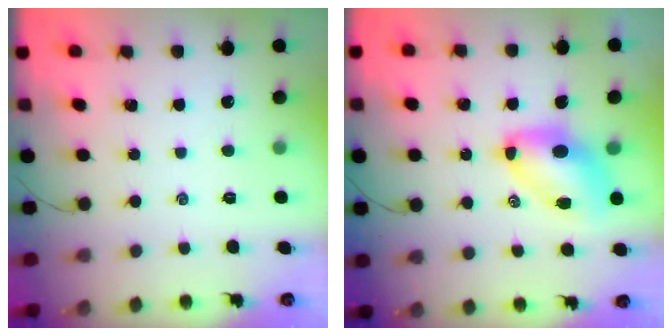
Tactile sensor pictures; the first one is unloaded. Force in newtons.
{"total": 8.9, "press": 8.6, "slide": 2.2}